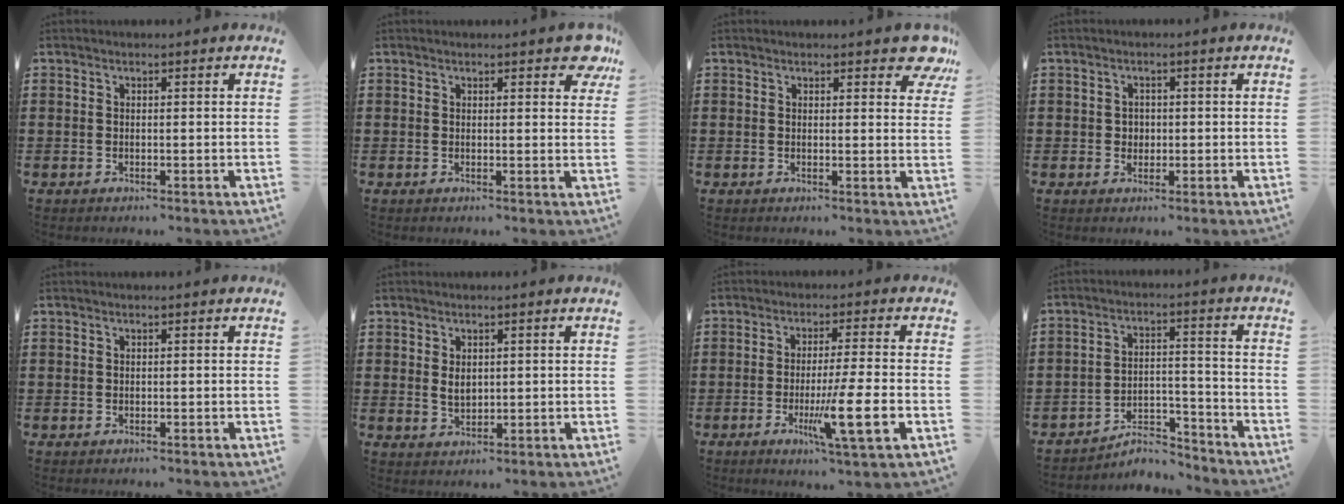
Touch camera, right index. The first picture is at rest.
{"total": 2.5, "force": [1.7, 1.0, 1.6], "torque": [-0.013, 0.000, 0.025]}
{"total": 3.1, "force": [2.4, 1.2, 1.6], "torque": [-0.007, -0.006, 0.038]}
{"total": 1.7, "force": [0.1, 1.6, 0.5], "torque": [-0.015, 0.008, 0.000]}
{"total": 0.0}
{"total": 2.4, "force": [0.6, 1.6, 1.7], "torque": [-0.028, 0.002, 0.010]}
{"total": 9.8, "force": [-2.9, 0.3, 9.4], "torque": [-0.172, -0.021, -0.051]}
{"total": 6.3, "force": [-5.7, 1.8, 1.9], "torque": [-0.026, 0.016, -0.106]}